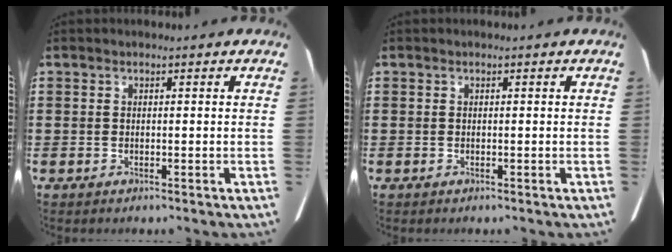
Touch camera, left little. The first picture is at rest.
{"total": 0.0}